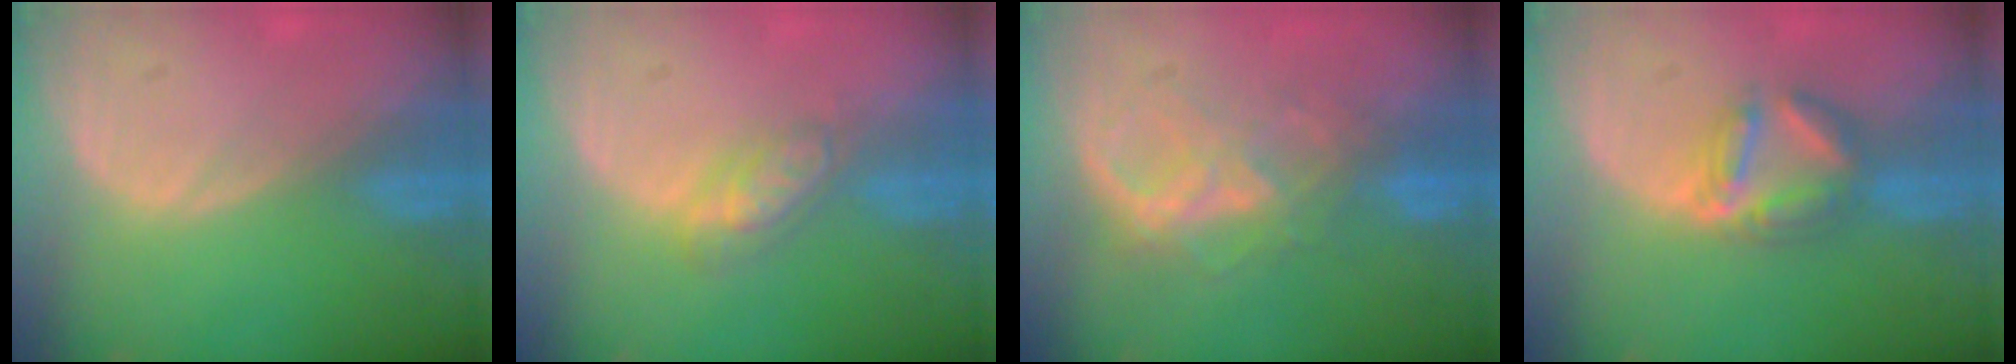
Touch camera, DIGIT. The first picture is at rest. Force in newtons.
{"total": 4.6, "press": 4.2, "slide": 2.0}
{"total": 6.4, "press": 6.4, "slide": 0.7}
{"total": 5.9, "press": 5.8, "slide": 1.4}